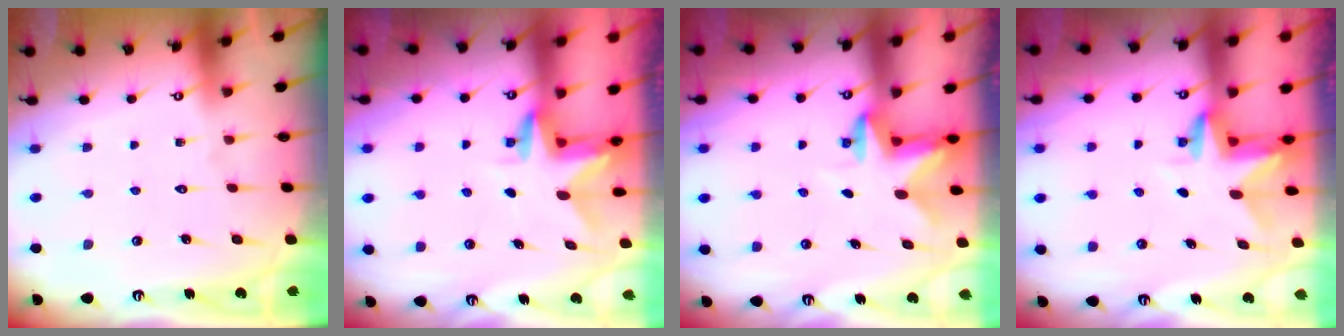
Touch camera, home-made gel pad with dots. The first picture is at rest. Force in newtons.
{"total": 2.9, "press": 2.9, "slide": 0.3}
{"total": 2.8, "press": 2.8, "slide": 0.6}
{"total": 2.9, "press": 2.9, "slide": 0.2}